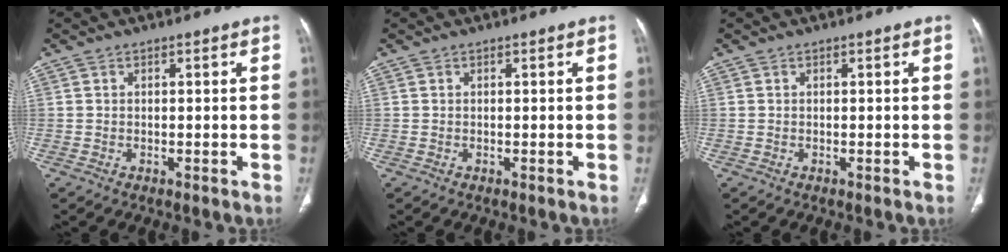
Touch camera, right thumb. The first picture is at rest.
{"total": 0.0}
{"total": 0.0}